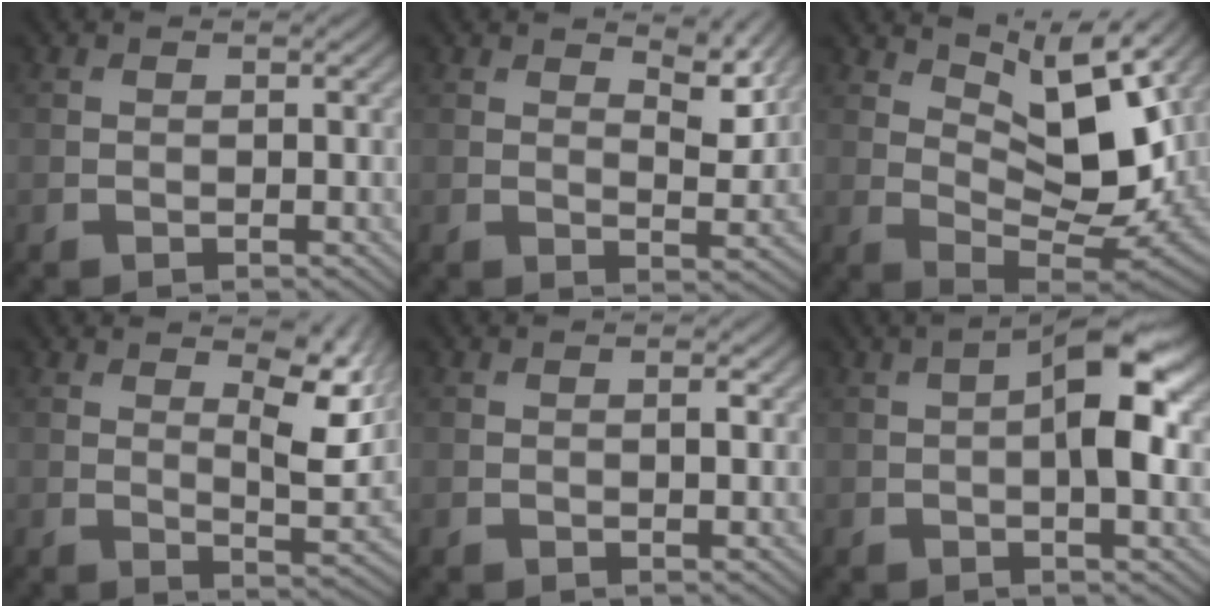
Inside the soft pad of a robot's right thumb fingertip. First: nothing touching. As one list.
[{"total": 4.5, "force": [3.1, 1.3, 2.9], "torque": [-0.054, -0.010, 0.049]}, {"total": 11.9, "force": [5.5, 4.3, 9.6], "torque": [-0.172, -0.002, 0.097]}, {"total": 8.9, "force": [4.4, 2.6, 7.3], "torque": [-0.126, 0.000, 0.069]}, {"total": 0.9, "force": [0.2, 0.2, 0.8], "torque": [-0.012, -0.001, 0.003]}, {"total": 7.7, "force": [0.8, 2.6, 7.2], "torque": [-0.113, 0.011, 0.008]}]